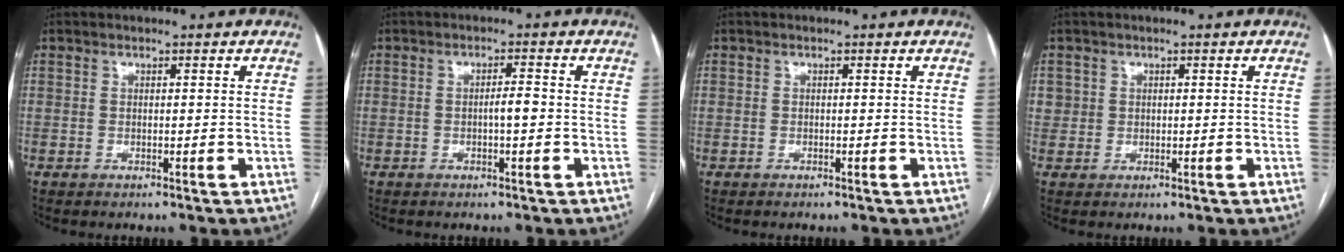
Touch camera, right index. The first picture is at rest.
{"total": 2.0, "force": [-0.4, 0.2, 1.9], "torque": [-0.031, 0.003, -0.008]}
{"total": 0.0}
{"total": 1.8, "force": [0.5, 1.8, 0.0], "torque": [0.015, 0.006, 0.006]}